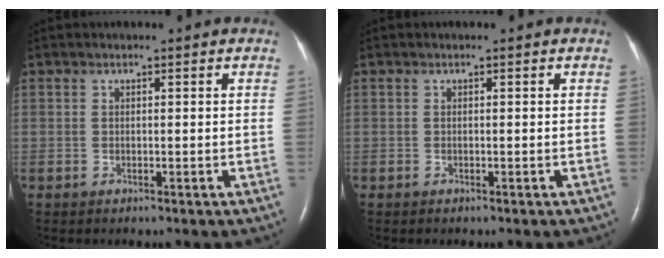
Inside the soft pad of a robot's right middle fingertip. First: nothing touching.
{"total": 0.0}